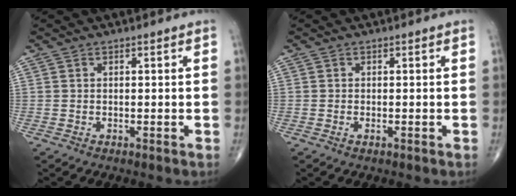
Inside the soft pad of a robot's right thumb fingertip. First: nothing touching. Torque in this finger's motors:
{"motor_torque": [-0.21, 0.07, -0.18, -0.12, -0.03]}